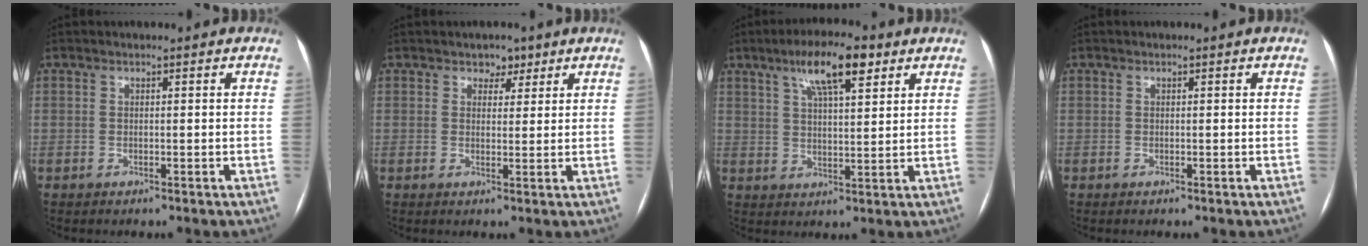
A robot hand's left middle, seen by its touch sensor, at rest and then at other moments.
{"total": 4.6, "force": [2.8, 3.2, 1.8], "torque": [-0.014, 0.008, 0.039]}
{"total": 9.4, "force": [5.4, 2.2, 7.4], "torque": [-0.133, 0.016, 0.090]}
{"total": 0.0}